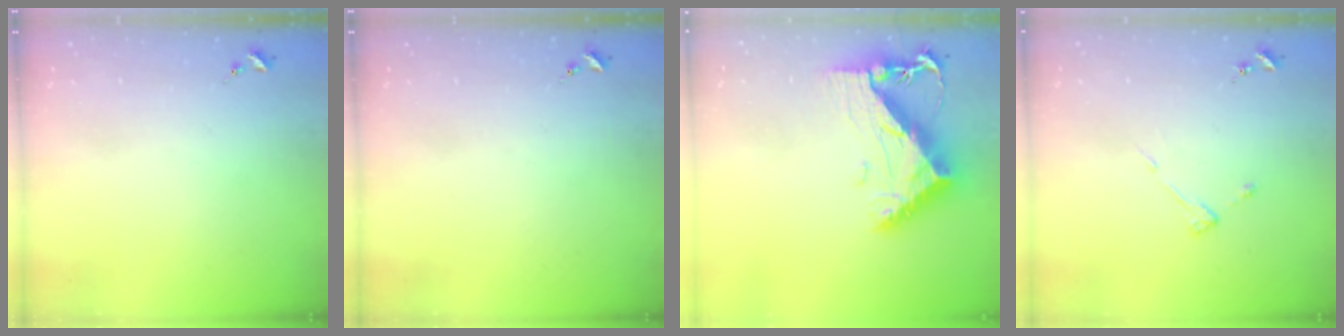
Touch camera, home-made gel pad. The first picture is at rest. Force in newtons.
{"total": 0.0}
{"total": 12.5, "press": 12.4, "slide": 1.1}
{"total": 4.2, "press": 4.2, "slide": 0.4}